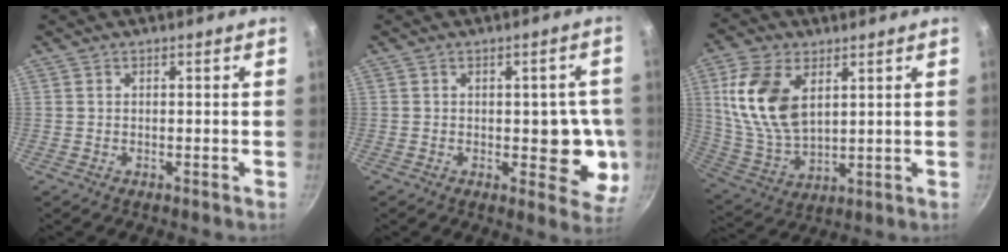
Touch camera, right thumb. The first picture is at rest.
{"total": 10.6, "force": [-1.0, 5.2, 9.1], "torque": [-0.053, -0.006, -0.014]}
{"total": 15.1, "force": [4.7, 8.7, 11.4], "torque": [-0.212, -0.018, 0.105]}